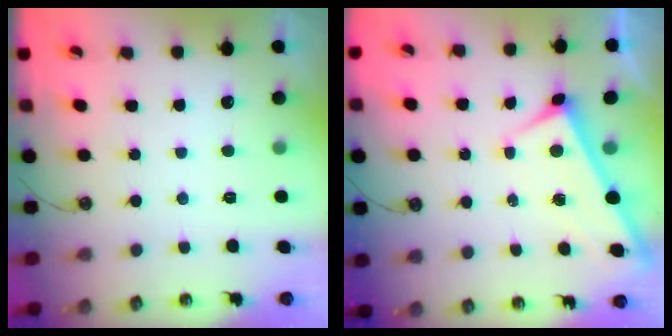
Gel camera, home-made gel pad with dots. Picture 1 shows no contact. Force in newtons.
{"total": 1.8, "press": 1.8, "slide": 0.1}